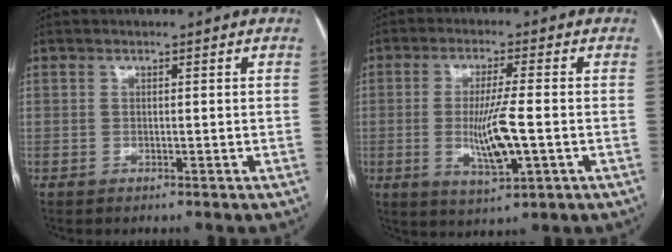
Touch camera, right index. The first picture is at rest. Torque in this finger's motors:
{"motor_torque": [0.97, -0.22, 0.61, 0.09]}